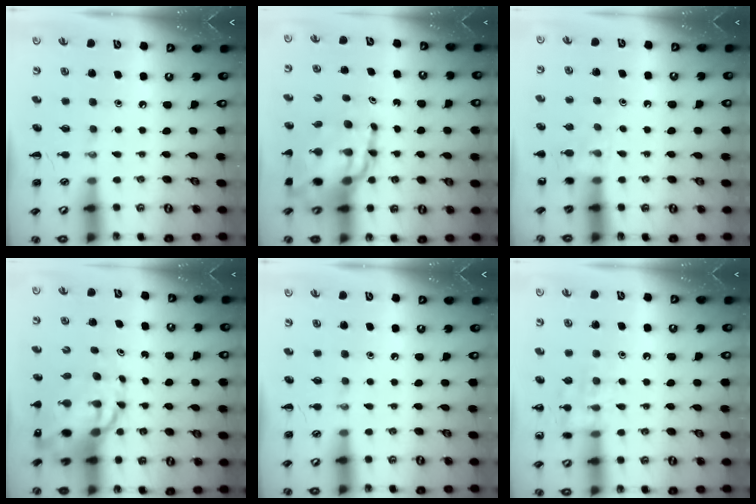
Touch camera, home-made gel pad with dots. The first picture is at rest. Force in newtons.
{"total": 17.4, "press": 16.8, "slide": 4.4}
{"total": 4.6, "press": 4.4, "slide": 1.4}
{"total": 11.8, "press": 11.3, "slide": 3.2}
{"total": 0.0}
{"total": 10.0, "press": 10.0, "slide": 0.4}